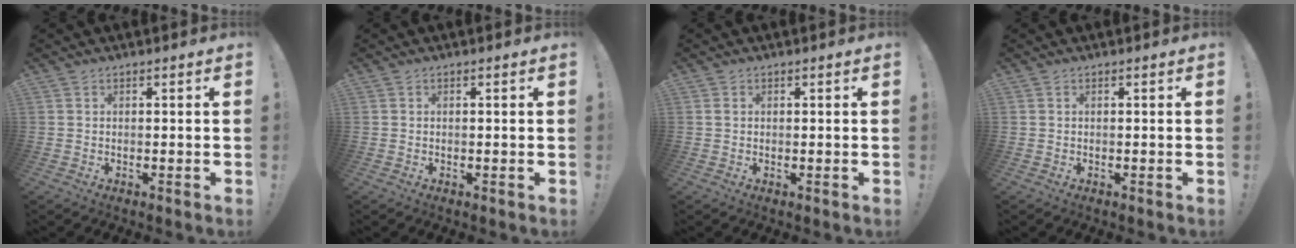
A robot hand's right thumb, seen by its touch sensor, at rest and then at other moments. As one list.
[{"total": 0.0}, {"total": 0.7, "force": [0.2, 0.6, 0.2], "torque": [0.003, -0.001, 0.002]}, {"total": 0.0}]